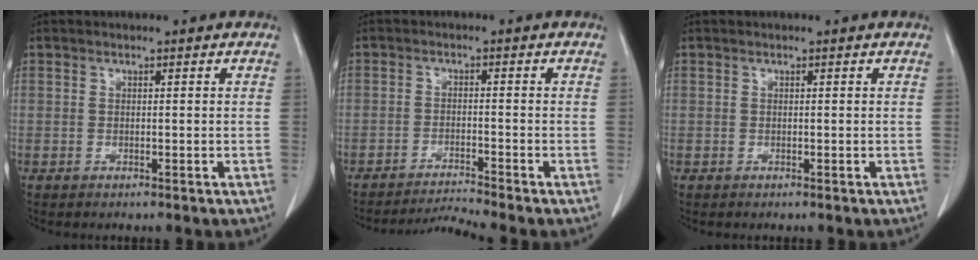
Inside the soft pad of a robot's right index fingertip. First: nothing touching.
{"total": 4.0, "force": [-3.4, -2.0, -0.2], "torque": [-0.005, -0.013, -0.059]}
{"total": 0.0}